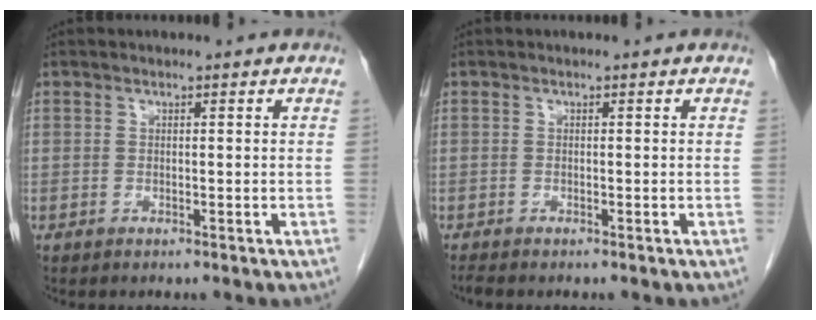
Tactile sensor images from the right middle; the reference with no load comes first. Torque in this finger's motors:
{"motor_torque": [0.01, 0.11, -0.04, 0.01]}